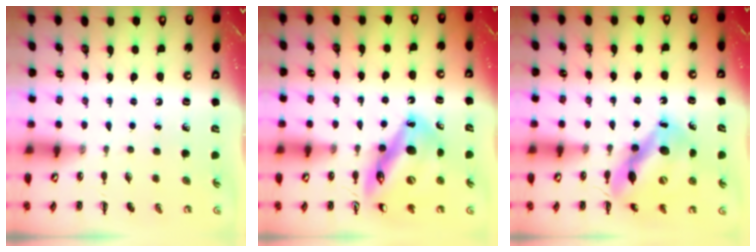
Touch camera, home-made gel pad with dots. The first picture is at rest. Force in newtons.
{"total": 16.9, "press": 16.3, "slide": 4.5}
{"total": 13.0, "press": 12.4, "slide": 4.0}